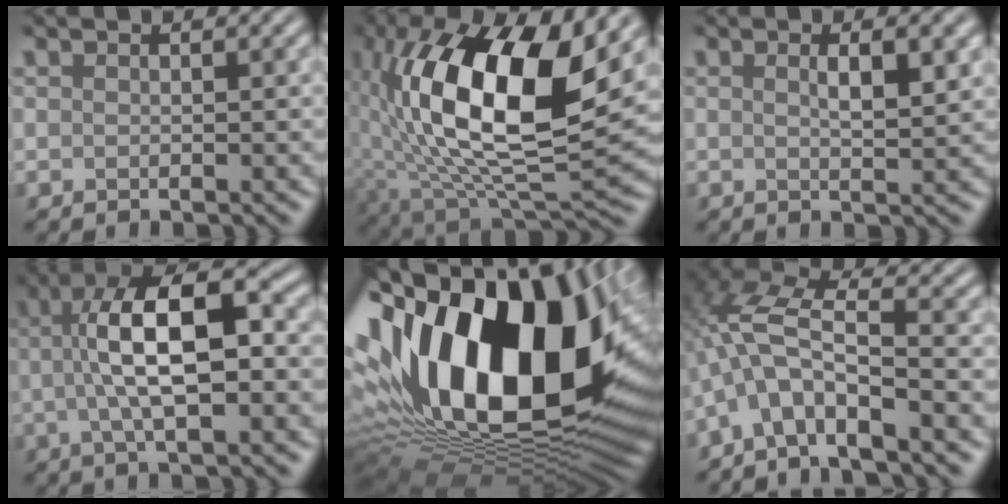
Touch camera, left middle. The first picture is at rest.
{"total": 15.4, "force": [3.4, 6.8, 13.5], "torque": [-0.250, 0.006, 0.067]}
{"total": 2.9, "force": [0.7, 0.5, 2.7], "torque": [-0.038, 0.010, 0.020]}
{"total": 9.4, "force": [0.8, 3.1, 8.9], "torque": [-0.148, 0.026, 0.019]}
{"total": 20.7, "force": [4.9, 12.1, 16.0], "torque": [-0.310, 0.008, 0.098]}
{"total": 7.2, "force": [-2.5, 2.5, 6.2], "torque": [-0.138, 0.031, -0.047]}